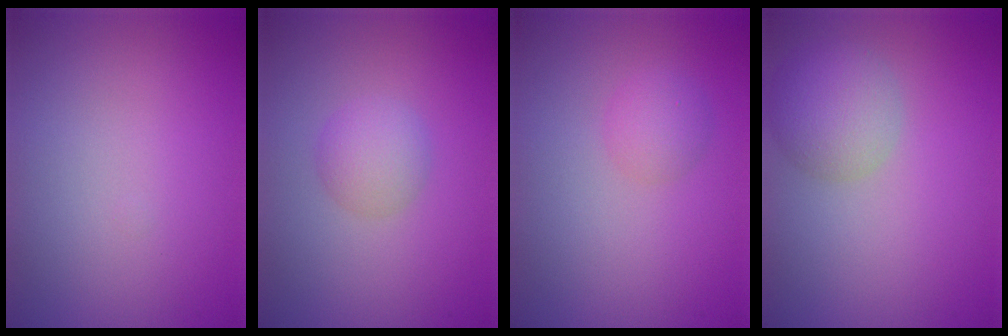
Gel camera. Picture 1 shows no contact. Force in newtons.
{"total": 2.4, "press": 2.4, "slide": 0.1}
{"total": 1.7, "press": 1.7, "slide": 0.0}
{"total": 3.9, "press": 3.9, "slide": 0.1}